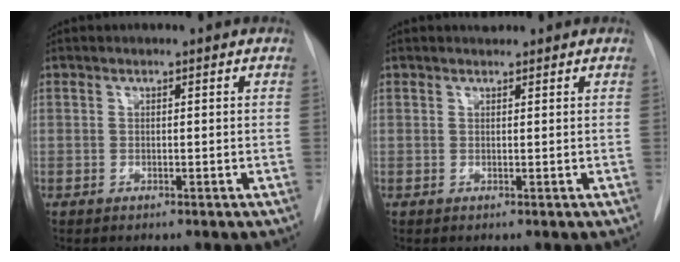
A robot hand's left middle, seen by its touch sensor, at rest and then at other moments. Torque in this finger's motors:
{"motor_torque": [0.20, -0.20, -0.01, 0.00]}